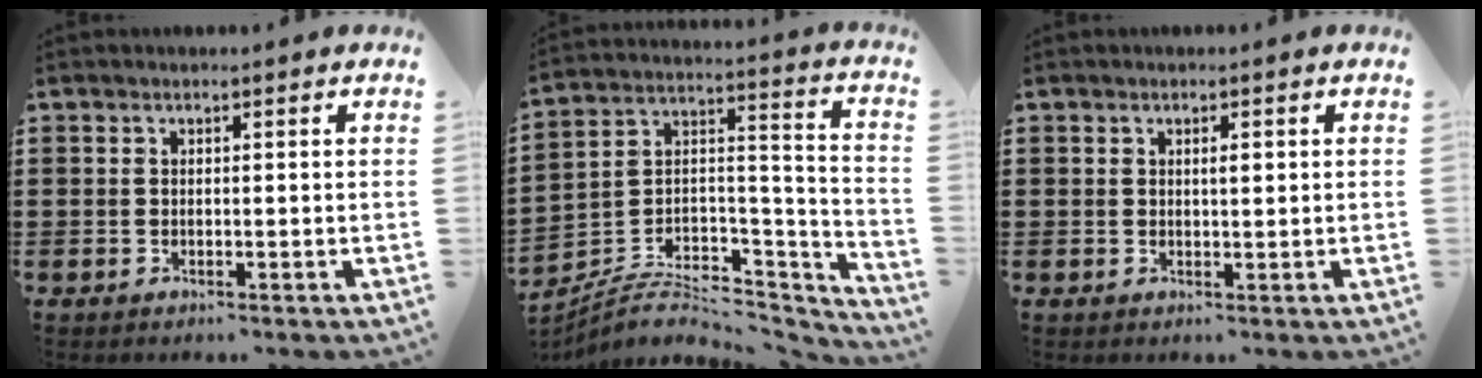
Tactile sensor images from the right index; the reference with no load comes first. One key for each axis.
{"total": 5.8, "fx": -4.3, "fy": 3.1, "fz": 2.4, "tx": -0.051, "ty": 0.000, "tz": -0.084}
{"total": 1.6, "fx": 0.4, "fy": 0.4, "fz": 1.5, "tx": -0.028, "ty": 0.005, "tz": 0.004}